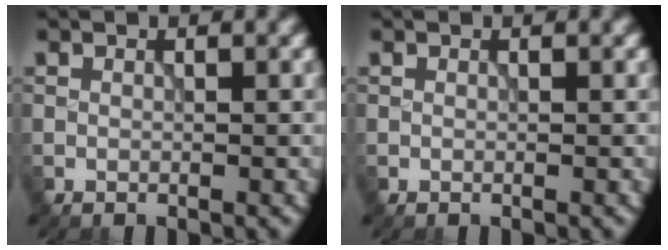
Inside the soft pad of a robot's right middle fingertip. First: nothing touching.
{"total": 0.0}